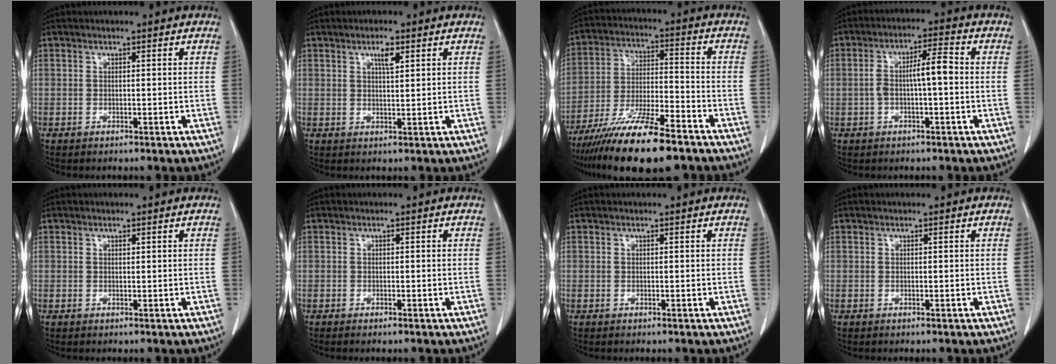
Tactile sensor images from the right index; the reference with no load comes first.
{"total": 2.7, "force": [1.4, 0.5, 2.2], "torque": [-0.039, -0.001, 0.024]}
{"total": 16.3, "force": [-11.9, 2.3, 10.9], "torque": [-0.205, -0.032, -0.210]}
{"total": 5.8, "force": [-0.3, 1.2, 5.7], "torque": [-0.108, 0.023, -0.007]}
{"total": 0.0}
{"total": 0.6, "force": [-0.5, 0.0, 0.4], "torque": [-0.011, -0.001, -0.008]}
{"total": 0.0}
{"total": 0.0}